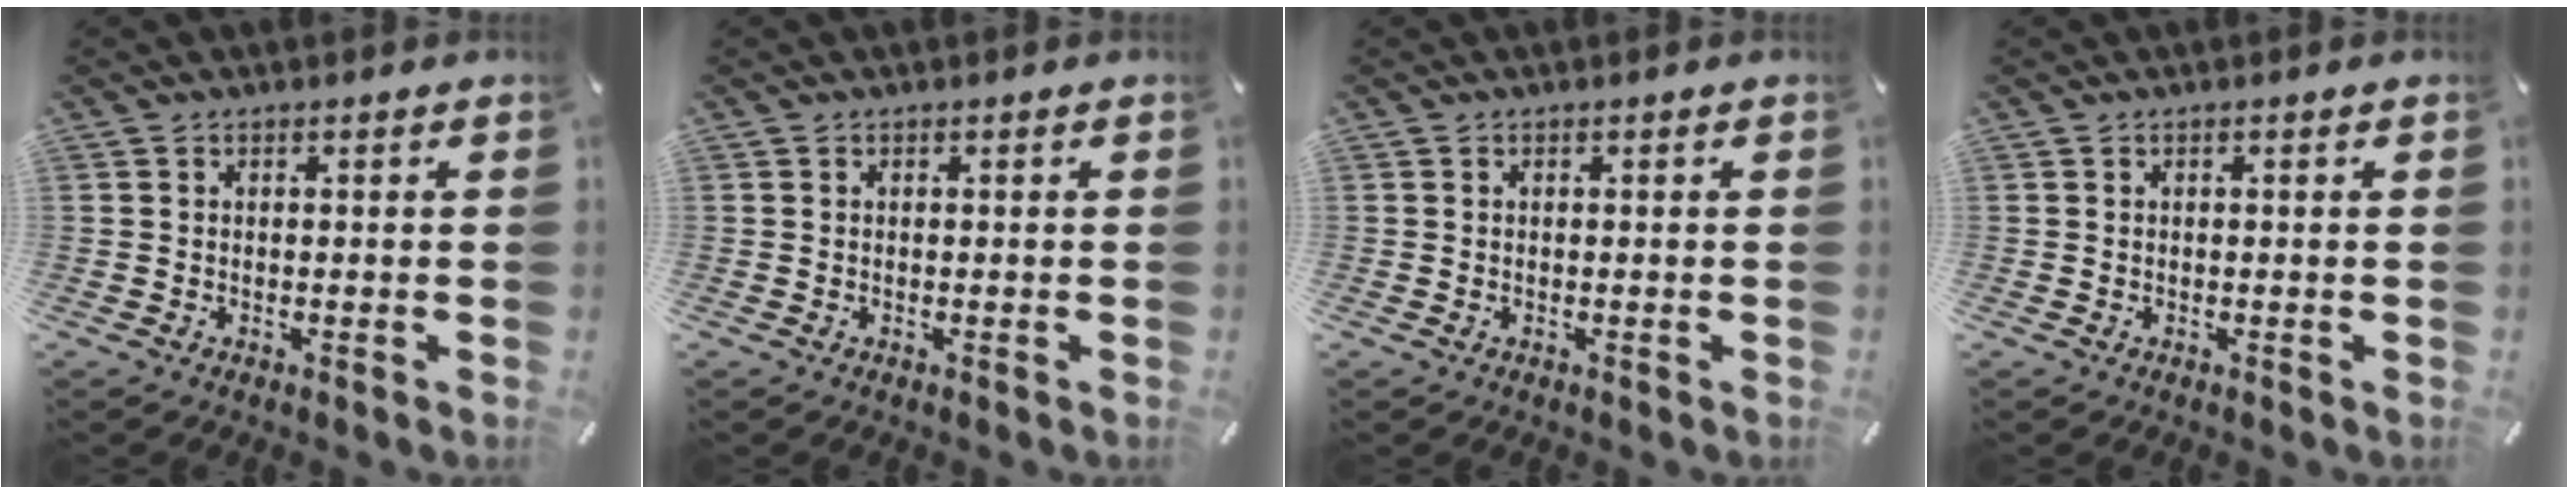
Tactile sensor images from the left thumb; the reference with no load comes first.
{"total": 0.0}
{"total": 0.0}
{"total": 0.0}